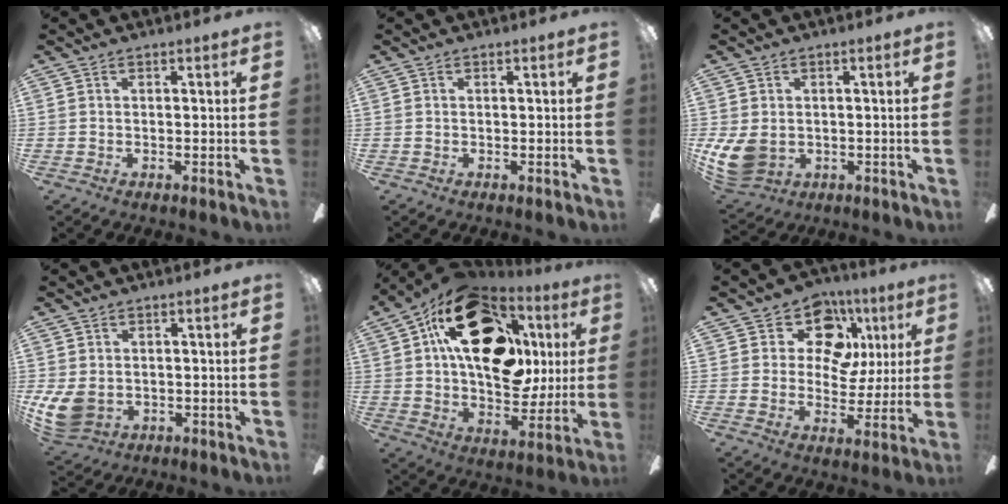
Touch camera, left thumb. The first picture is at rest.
{"total": 0.0}
{"total": 8.1, "force": [-0.7, 6.2, 5.2], "torque": [-0.111, -0.001, -0.007]}
{"total": 7.4, "force": [-0.5, 5.7, 4.6], "torque": [-0.103, 0.001, -0.003]}
{"total": 27.1, "force": [8.8, 16.4, 19.7], "torque": [-0.332, -0.022, 0.155]}
{"total": 12.9, "force": [6.2, 9.1, 6.8], "torque": [-0.100, -0.026, 0.113]}